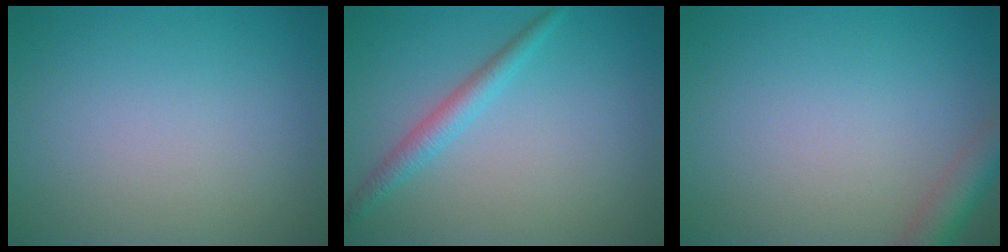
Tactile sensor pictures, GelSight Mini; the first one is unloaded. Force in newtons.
{"total": 2.2, "press": 2.2, "slide": 0.1}
{"total": 2.9, "press": 2.9, "slide": 0.2}